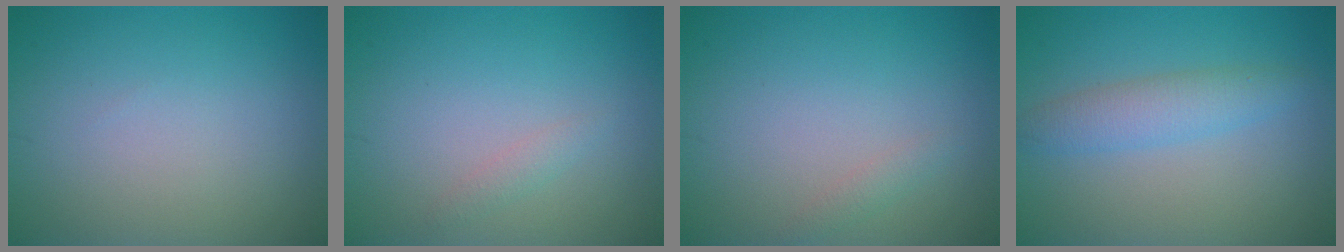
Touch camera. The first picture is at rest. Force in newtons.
{"total": 1.0, "press": 0.9, "slide": 0.1}
{"total": 0.8, "press": 0.8, "slide": 0.1}
{"total": 3.0, "press": 3.0, "slide": 0.1}